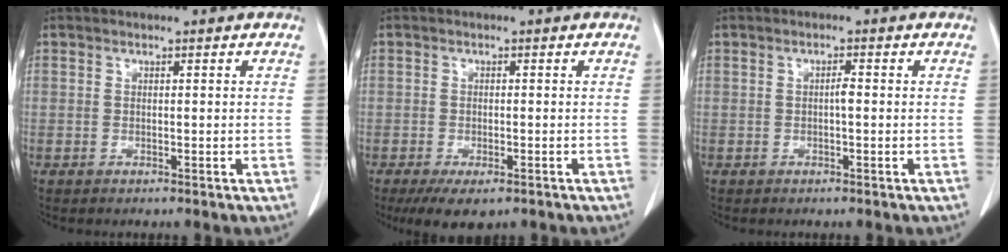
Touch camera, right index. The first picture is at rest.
{"total": 4.8, "force": [-3.2, 2.2, 2.9], "torque": [-0.045, -0.008, -0.045]}
{"total": 1.1, "force": [-0.1, 0.2, 1.1], "torque": [-0.019, 0.002, -0.002]}